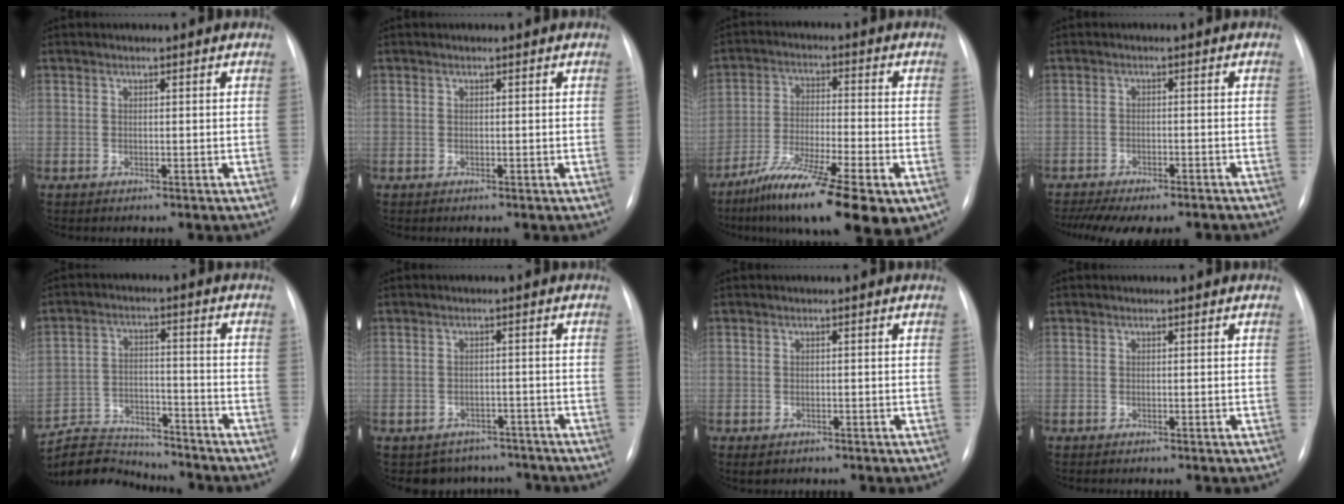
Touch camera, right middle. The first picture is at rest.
{"total": 0.0}
{"total": 16.4, "force": [-9.7, 3.0, 12.8], "torque": [-0.199, -0.031, -0.163]}
{"total": 13.4, "force": [-11.3, 3.9, 6.2], "torque": [-0.125, 0.000, -0.148]}
{"total": 11.7, "force": [-11.4, 2.2, 1.6], "torque": [-0.031, 0.023, -0.191]}
{"total": 6.6, "force": [-5.6, 3.5, -0.1], "torque": [0.011, 0.020, -0.066]}
{"total": 1.6, "force": [-1.0, 1.1, 0.5], "torque": [-0.010, 0.000, -0.008]}
{"total": 0.0}